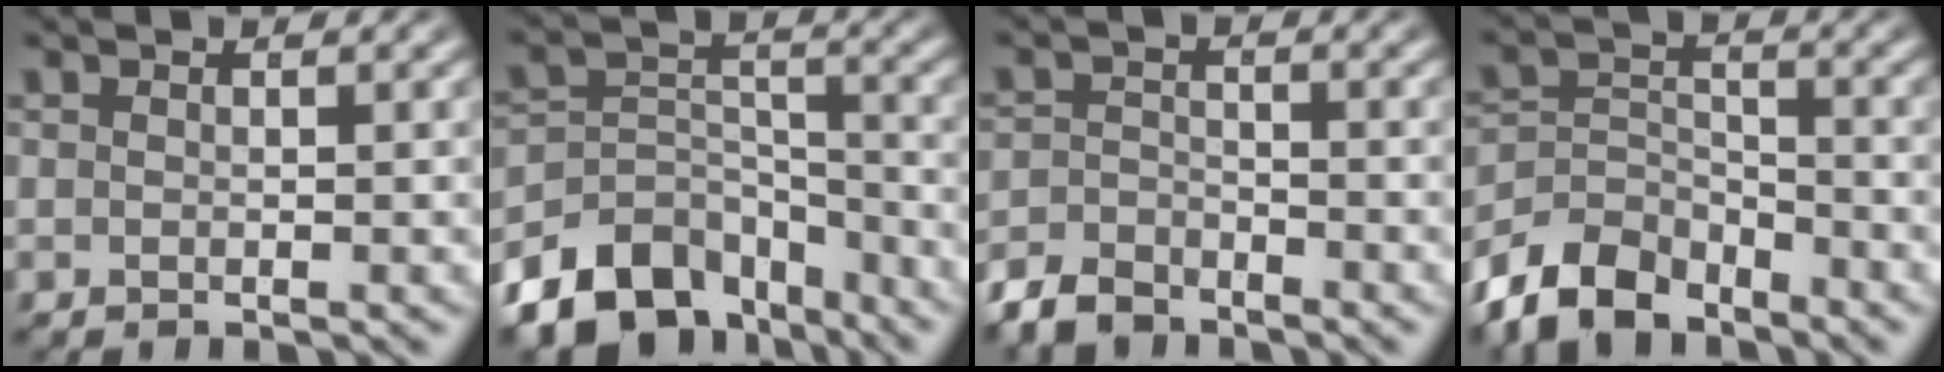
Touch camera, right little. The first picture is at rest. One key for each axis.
{"total": 10.7, "fx": -7.0, "fy": 6.5, "fz": 4.9, "tx": -0.081, "ty": -0.041, "tz": -0.104}
{"total": 4.0, "fx": -3.6, "fy": 1.5, "fz": 0.7, "tx": -0.007, "ty": -0.012, "tz": -0.060}
{"total": 7.7, "fx": -5.1, "fy": 4.7, "fz": 3.3, "tx": -0.064, "ty": -0.031, "tz": -0.078}